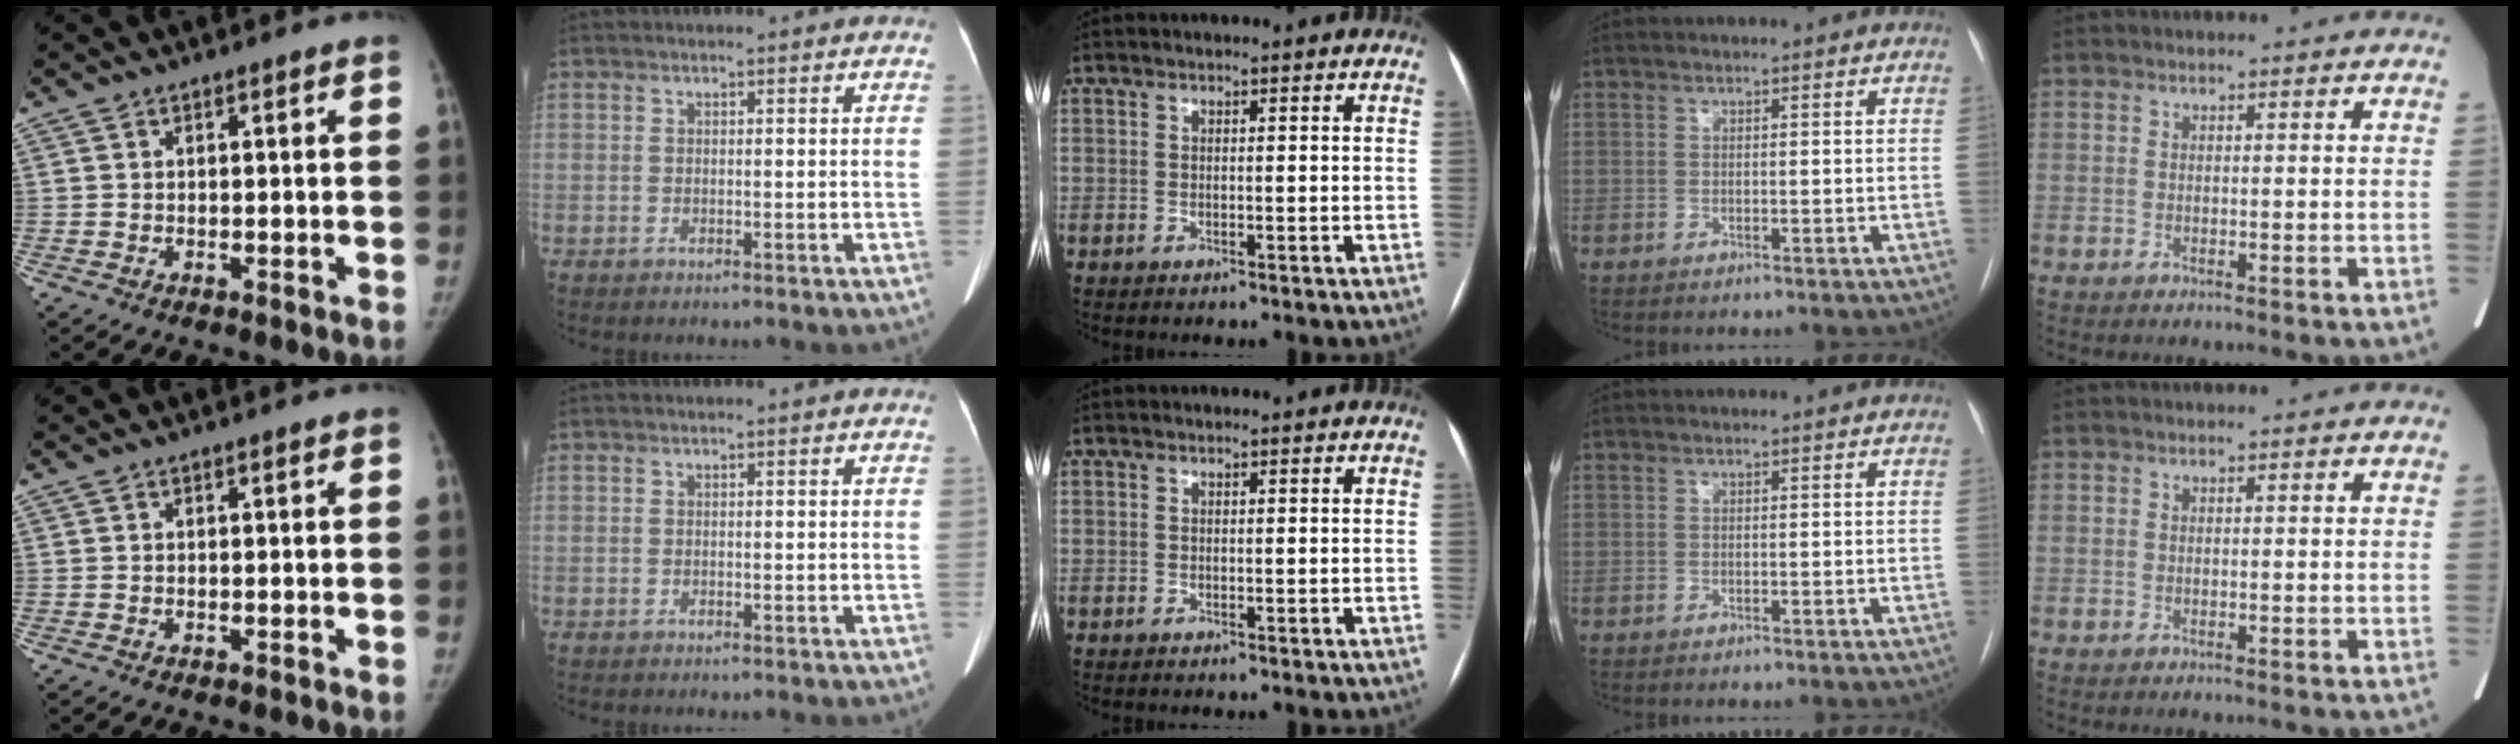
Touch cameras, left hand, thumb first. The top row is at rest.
{}